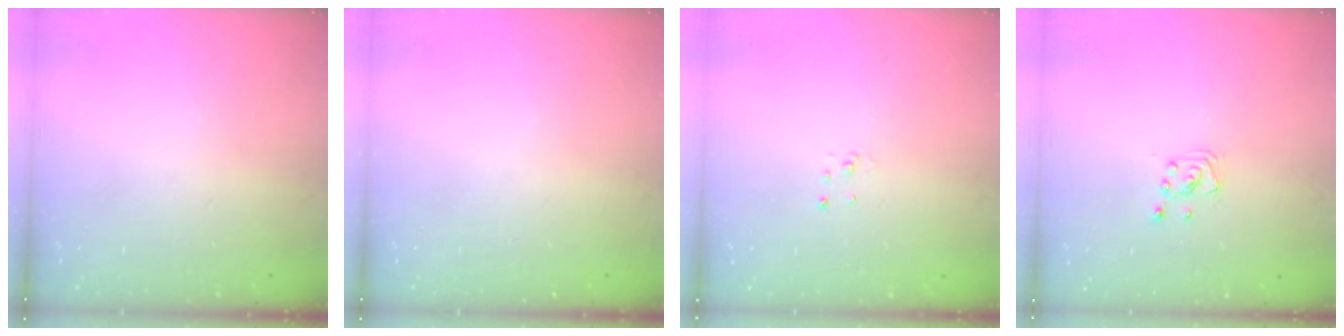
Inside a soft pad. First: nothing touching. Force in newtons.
{"total": 0.0}
{"total": 2.0, "press": 2.0, "slide": 0.2}
{"total": 2.3, "press": 2.3, "slide": 0.2}